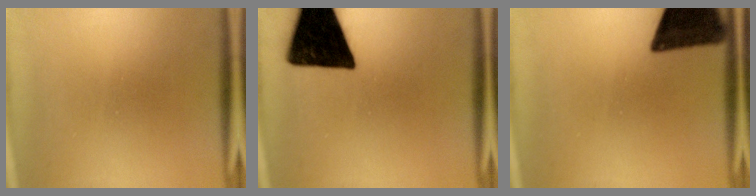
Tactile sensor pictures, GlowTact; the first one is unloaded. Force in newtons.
{"total": 18.0}
{"total": 14.7}